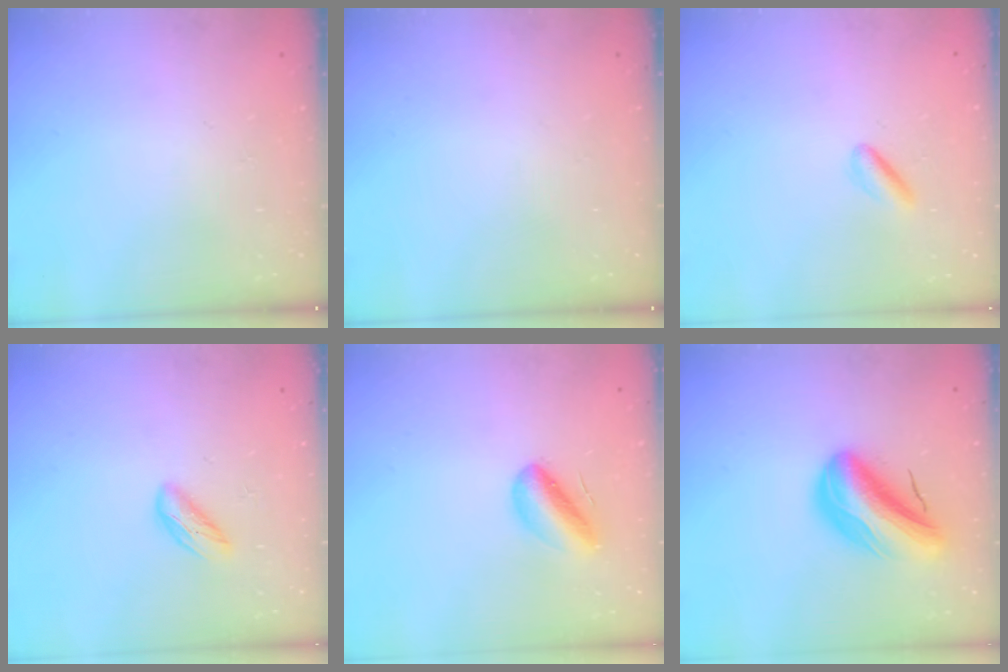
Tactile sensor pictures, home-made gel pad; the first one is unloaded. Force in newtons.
{"total": 0.0}
{"total": 2.5, "press": 2.3, "slide": 1.0}
{"total": 4.6, "press": 4.6, "slide": 0.5}
{"total": 7.9, "press": 7.7, "slide": 1.9}
{"total": 13.0, "press": 12.5, "slide": 3.6}